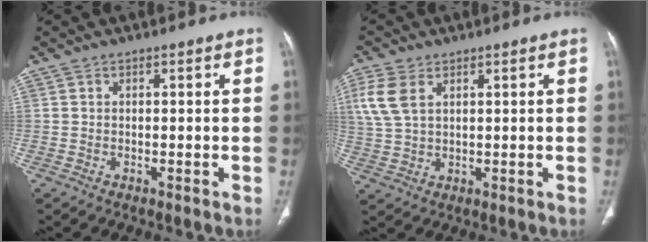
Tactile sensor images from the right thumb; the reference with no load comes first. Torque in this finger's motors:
{"motor_torque": [-0.46, 0.26, 0.70, -0.05, 0.01]}